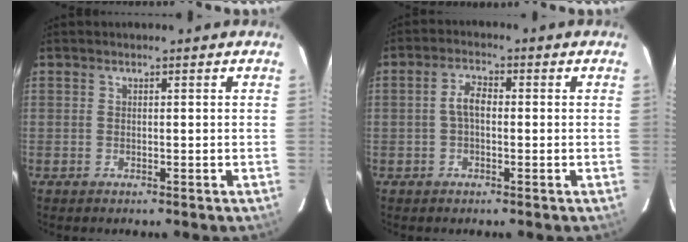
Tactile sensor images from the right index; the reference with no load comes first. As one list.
[{"total": 3.5, "force": [-0.1, 1.8, 3.0], "torque": [-0.063, 0.011, -0.002]}]